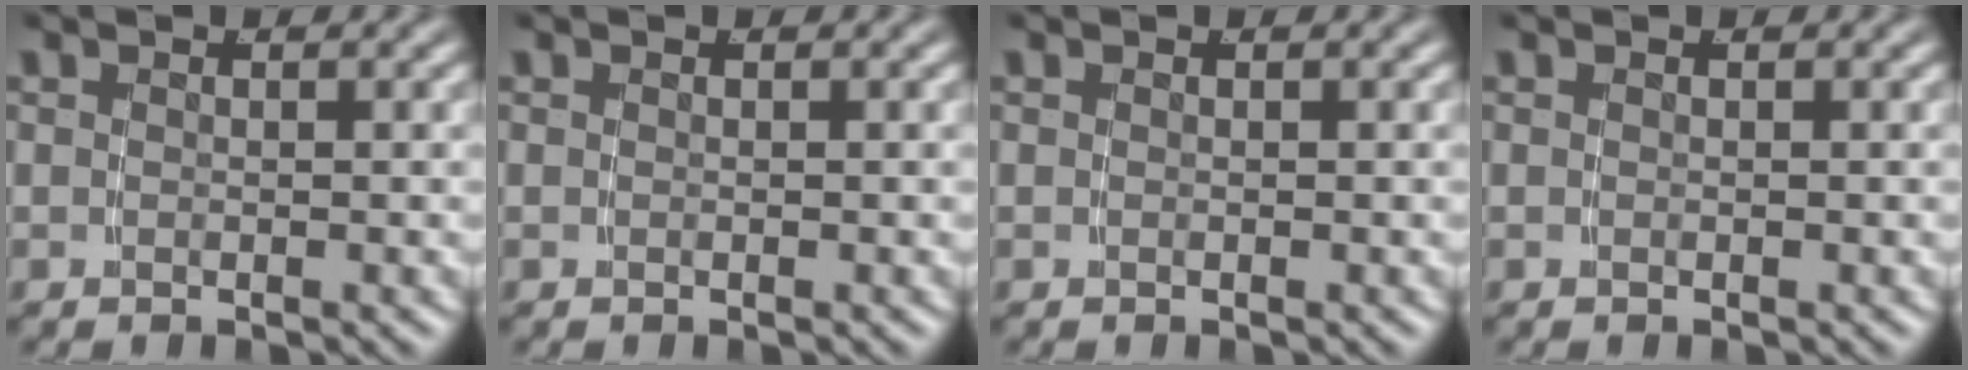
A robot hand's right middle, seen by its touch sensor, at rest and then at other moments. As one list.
[{"total": 0.0}, {"total": 0.0}, {"total": 0.0}]